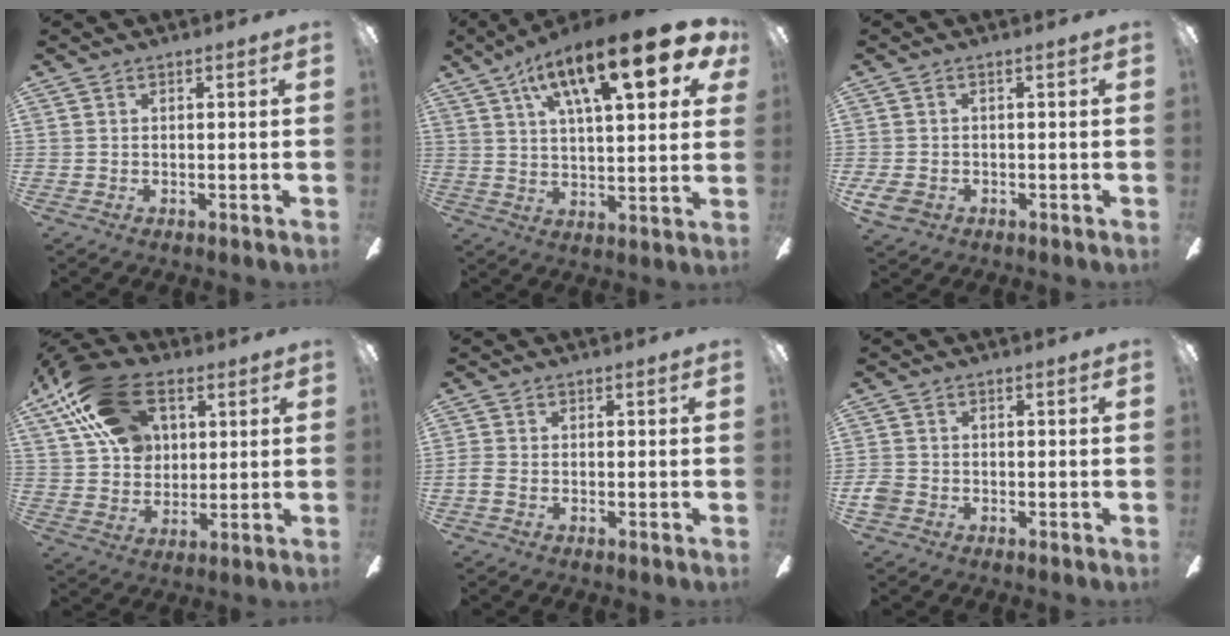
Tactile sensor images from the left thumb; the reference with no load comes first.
{"total": 22.8, "force": [11.2, 7.6, 18.4], "torque": [-0.273, -0.041, 0.167]}
{"total": 3.8, "force": [-1.5, 2.5, 2.4], "torque": [-0.057, 0.005, -0.031]}
{"total": 20.5, "force": [10.1, 13.4, 11.7], "torque": [-0.218, -0.024, 0.191]}
{"total": 1.6, "force": [-0.6, 1.0, 1.1], "torque": [-0.019, 0.005, -0.012]}
{"total": 2.8, "force": [-1.5, 2.1, 1.1], "torque": [-0.023, 0.006, -0.029]}